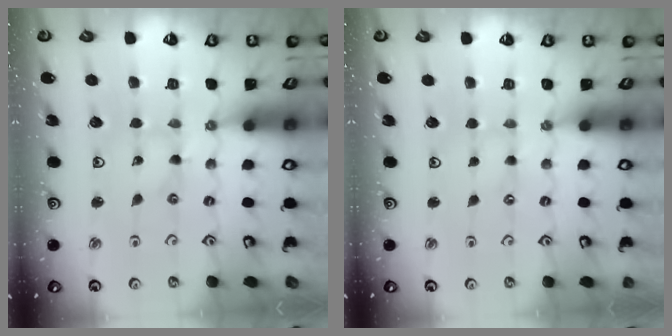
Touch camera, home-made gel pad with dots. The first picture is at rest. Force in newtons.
{"total": 0.0}